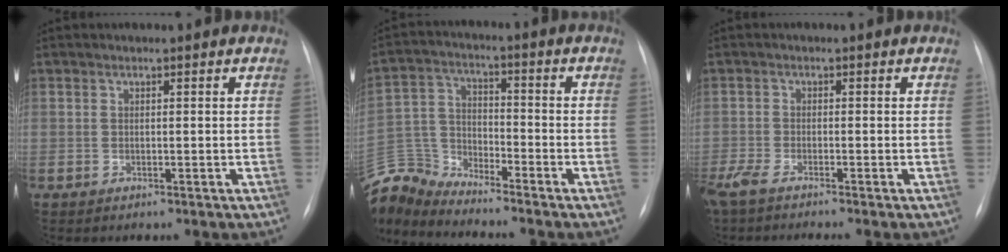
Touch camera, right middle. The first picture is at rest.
{"total": 9.4, "force": [-9.3, -0.2, -0.3], "torque": [-0.003, 0.026, -0.189]}
{"total": 4.7, "force": [-3.9, 0.1, 2.7], "torque": [-0.052, -0.012, -0.074]}